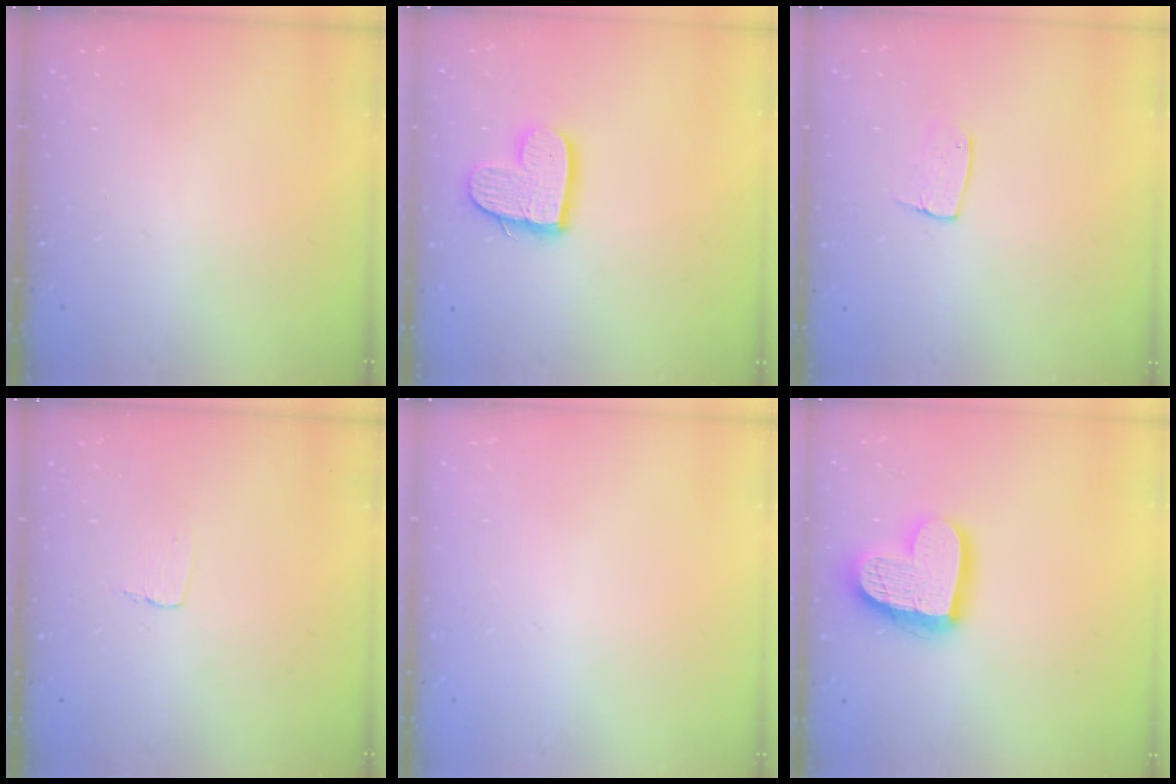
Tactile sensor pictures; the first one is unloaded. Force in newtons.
{"total": 12.5, "press": 12.4, "slide": 1.1}
{"total": 6.5, "press": 6.5, "slide": 0.4}
{"total": 3.1, "press": 3.1, "slide": 0.3}
{"total": 0.0}
{"total": 16.9, "press": 16.9, "slide": 1.6}